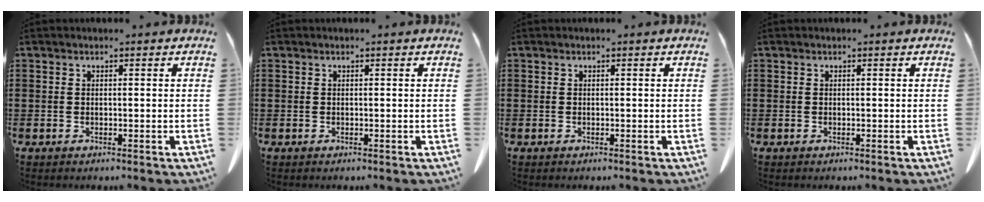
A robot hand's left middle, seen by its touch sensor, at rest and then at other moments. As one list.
[{"total": 0.0}, {"total": 0.0}, {"total": 0.0}]